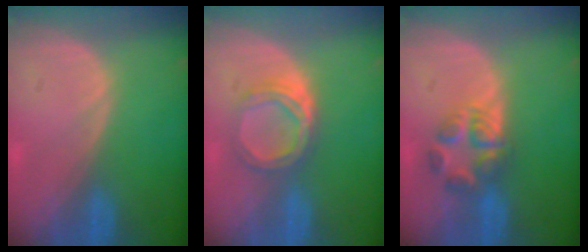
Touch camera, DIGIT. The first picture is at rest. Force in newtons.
{"total": 5.4, "press": 5.0, "slide": 2.2}
{"total": 5.6, "press": 5.5, "slide": 1.1}